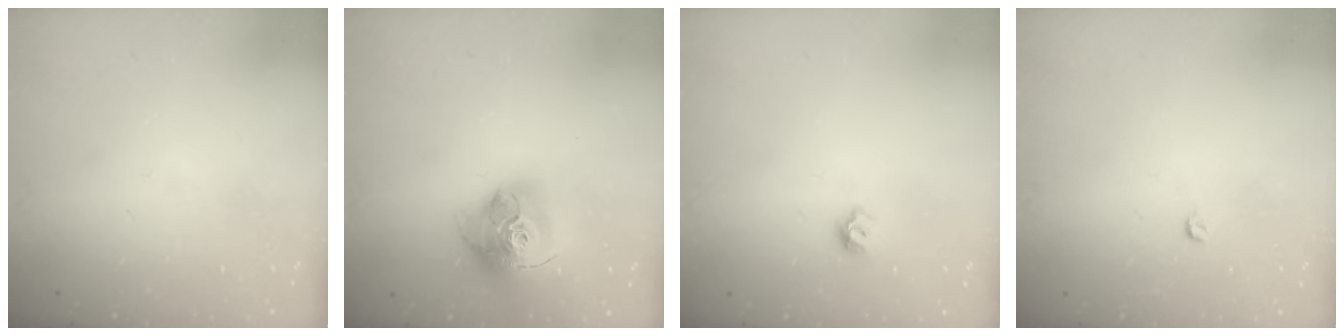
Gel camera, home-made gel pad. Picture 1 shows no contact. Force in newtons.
{"total": 18.4, "press": 18.3, "slide": 2.0}
{"total": 5.7, "press": 5.6, "slide": 0.7}
{"total": 3.0, "press": 2.9, "slide": 0.4}